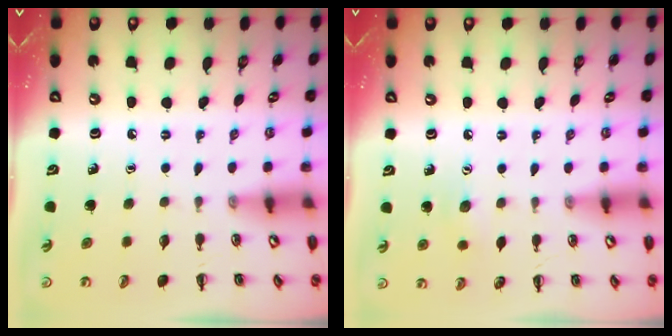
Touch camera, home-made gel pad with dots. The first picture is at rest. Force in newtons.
{"total": 6.1, "press": 6.0, "slide": 1.1}